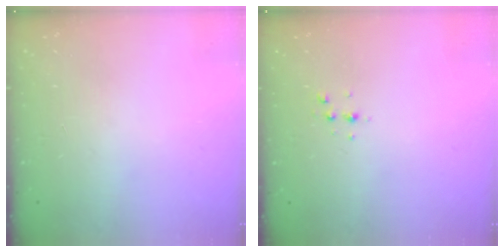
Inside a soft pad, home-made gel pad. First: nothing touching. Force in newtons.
{"total": 3.7, "press": 3.2, "slide": 1.7}